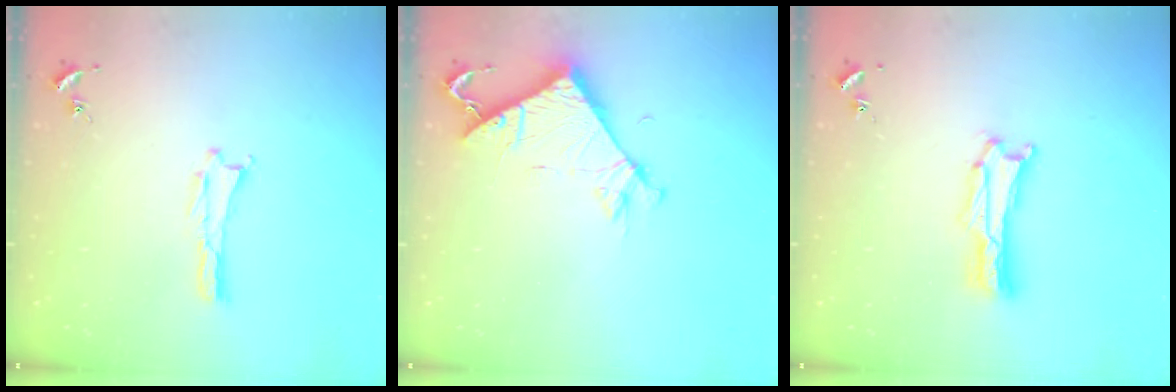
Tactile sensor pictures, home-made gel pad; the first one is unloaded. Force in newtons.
{"total": 7.5, "press": 7.5, "slide": 0.5}
{"total": 1.7, "press": 1.7, "slide": 0.3}